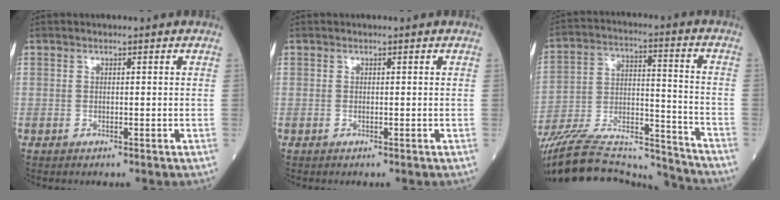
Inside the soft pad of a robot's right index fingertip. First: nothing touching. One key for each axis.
{"total": 0.0}
{"total": 26.8, "fx": -24.1, "fy": 5.1, "fz": 10.6, "tx": -0.232, "ty": -0.010, "tz": -0.386}